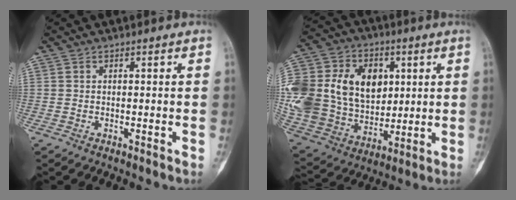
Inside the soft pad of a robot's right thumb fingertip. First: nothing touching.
{"total": 31.9, "force": [5.6, 24.0, 20.3], "torque": [-0.442, 0.045, 0.120]}